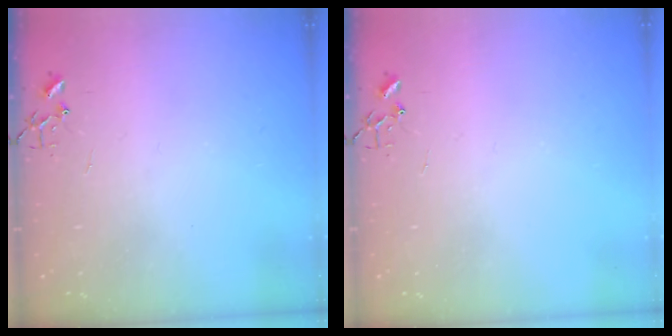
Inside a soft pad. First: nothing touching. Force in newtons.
{"total": 0.0}